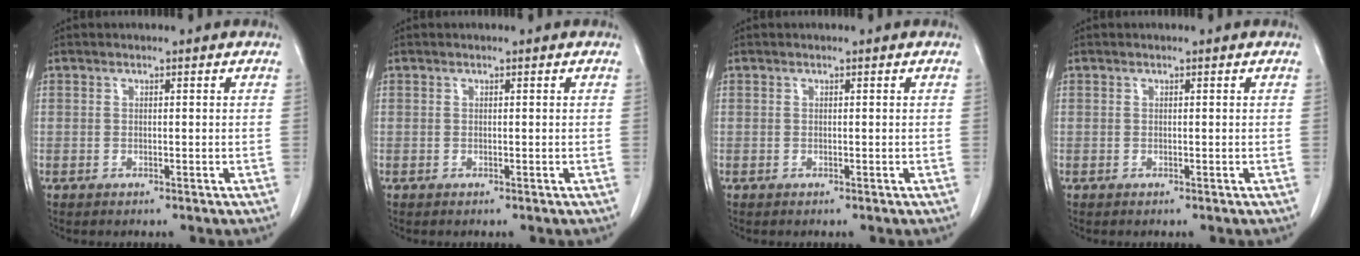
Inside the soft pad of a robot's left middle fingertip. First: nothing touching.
{"total": 0.0}
{"total": 0.0}
{"total": 0.0}